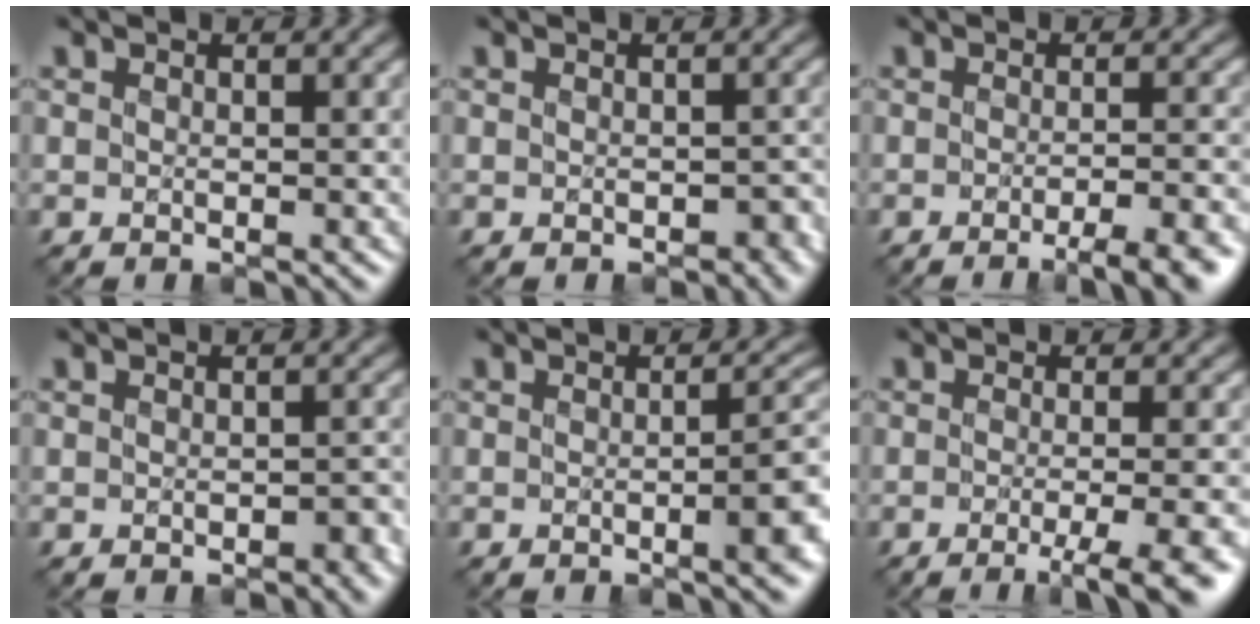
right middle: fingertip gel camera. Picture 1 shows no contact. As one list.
[{"total": 1.5, "force": [-0.4, 1.0, 1.1], "torque": [-0.015, -0.006, -0.003]}, {"total": 4.9, "force": [-2.8, 1.2, 3.9], "torque": [-0.039, 0.002, -0.036]}, {"total": 1.3, "force": [-0.4, 0.7, 1.0], "torque": [-0.015, -0.002, -0.004]}, {"total": 4.1, "force": [-0.8, 1.1, 3.9], "torque": [-0.043, 0.004, -0.010]}, {"total": 5.1, "force": [-2.2, 1.0, 4.5], "torque": [-0.056, -0.006, -0.032]}]